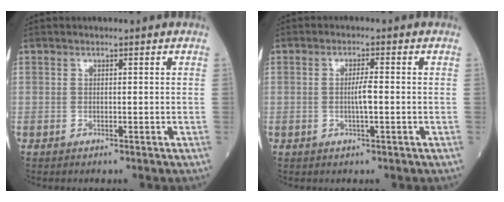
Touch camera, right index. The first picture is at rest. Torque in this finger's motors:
{"motor_torque": [-0.05, -0.02, 0.02, 0.02]}